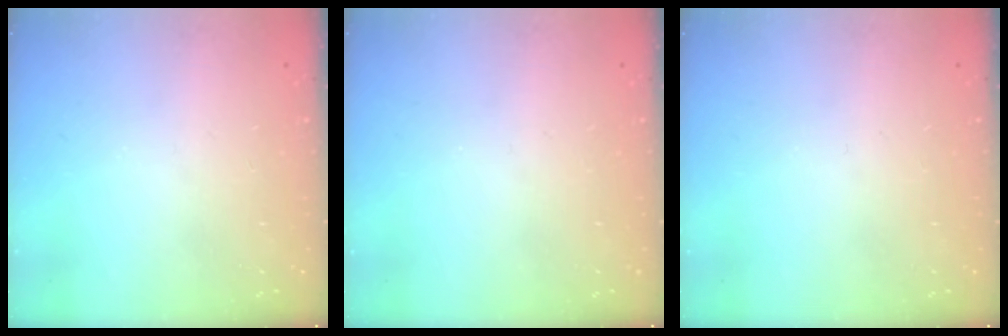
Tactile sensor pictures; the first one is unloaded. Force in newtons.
{"total": 0.0}
{"total": 0.0}